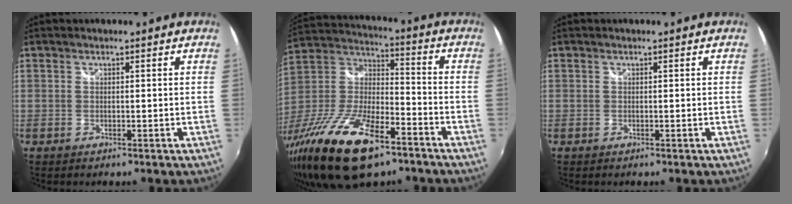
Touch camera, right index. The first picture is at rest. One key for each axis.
{"total": 24.5, "fx": -13.7, "fy": 9.7, "fz": 17.8, "tx": -0.356, "ty": -0.043, "tz": -0.243}
{"total": 0.0}